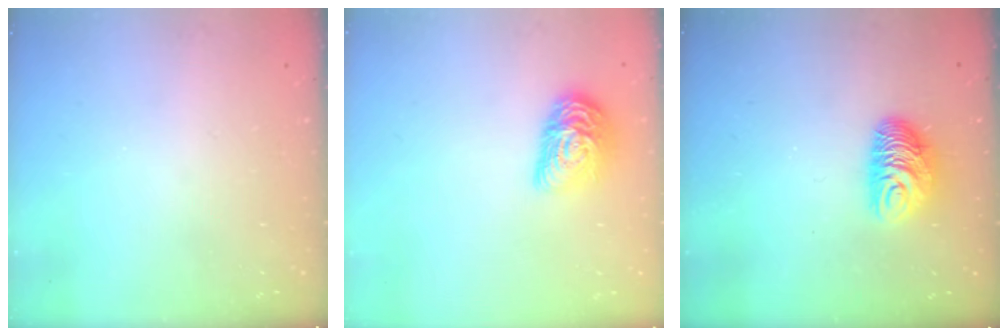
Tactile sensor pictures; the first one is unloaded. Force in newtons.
{"total": 12.8, "press": 12.8, "slide": 0.5}
{"total": 9.3, "press": 9.2, "slide": 0.6}